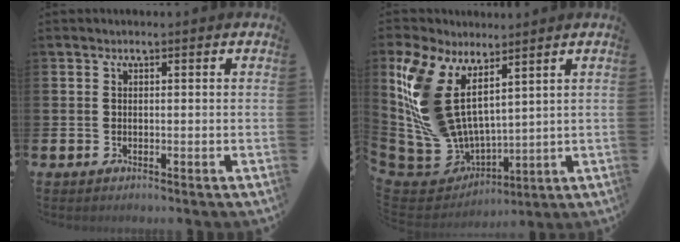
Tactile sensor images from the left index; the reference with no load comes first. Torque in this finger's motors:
{"motor_torque": [2.14, 0.00, 1.05, 0.21]}